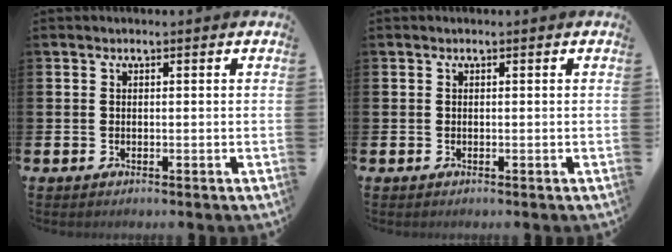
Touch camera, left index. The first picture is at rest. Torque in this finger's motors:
{"motor_torque": [0.00, 0.00, 0.00, 0.00]}